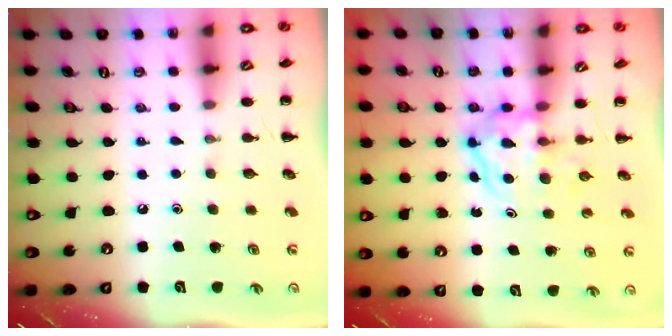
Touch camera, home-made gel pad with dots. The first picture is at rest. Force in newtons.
{"total": 3.9, "press": 3.9, "slide": 0.4}